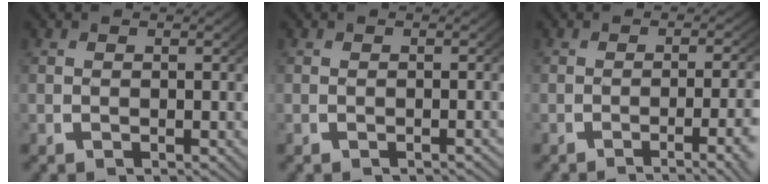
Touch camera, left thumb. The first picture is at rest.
{"total": 0.6, "force": [-0.6, -0.1, 0.2], "torque": [-0.006, 0.003, -0.008]}
{"total": 5.2, "force": [-3.2, 1.4, 3.9], "torque": [-0.055, -0.002, -0.047]}